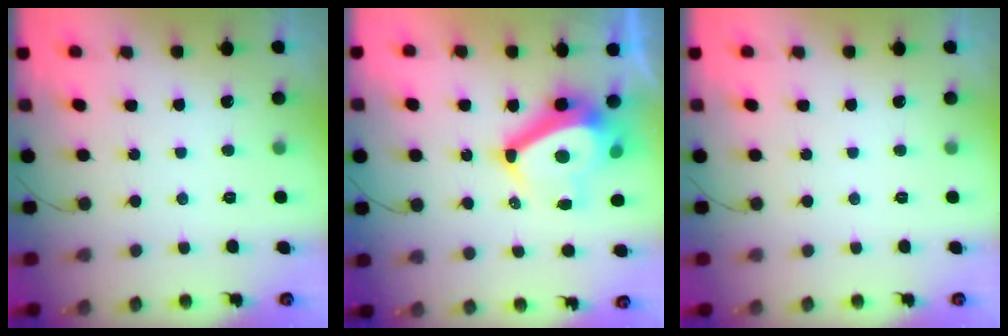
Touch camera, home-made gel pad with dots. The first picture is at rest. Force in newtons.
{"total": 13.3, "press": 12.8, "slide": 3.7}
{"total": 0.0}